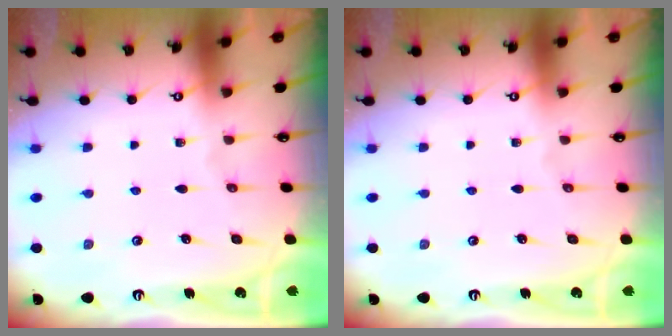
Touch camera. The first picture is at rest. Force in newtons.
{"total": 0.0}